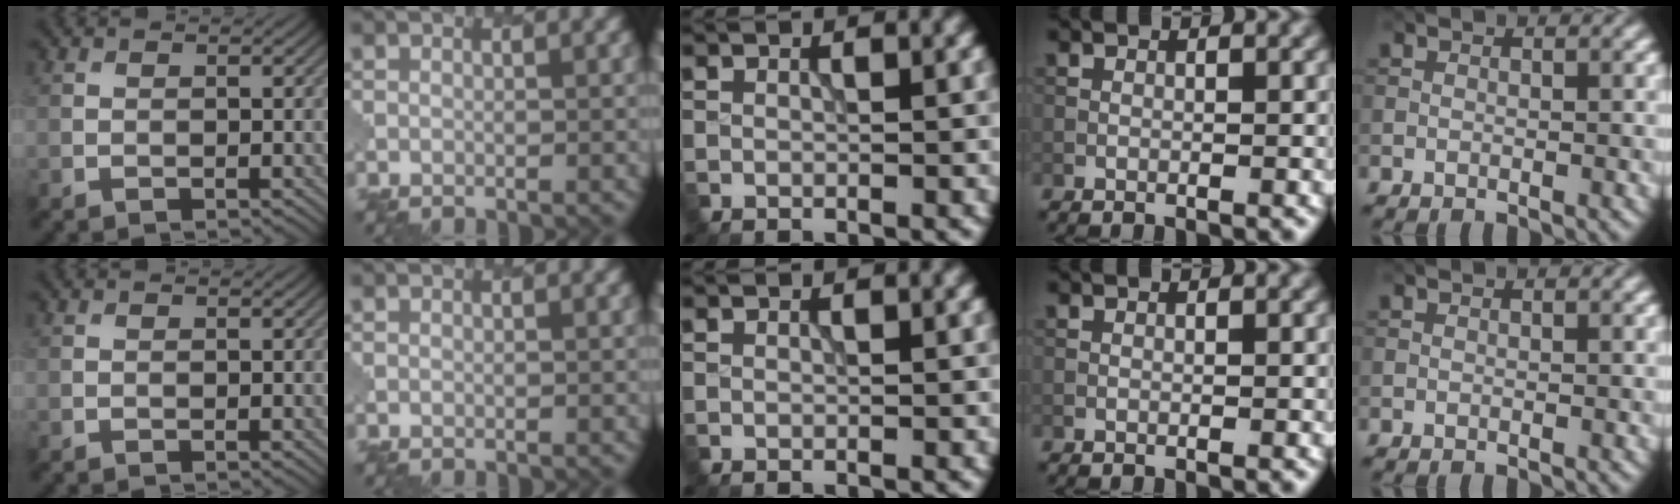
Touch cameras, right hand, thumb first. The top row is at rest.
{}